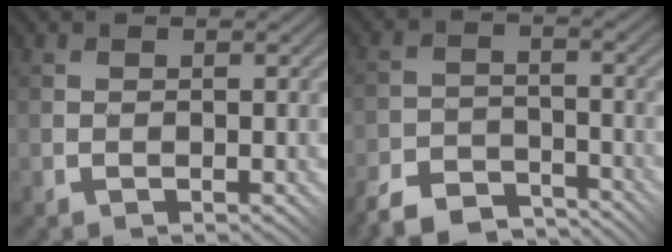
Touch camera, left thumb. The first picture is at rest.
{"total": 7.2, "force": [-6.6, 2.2, 2.1], "torque": [-0.040, -0.005, -0.124]}